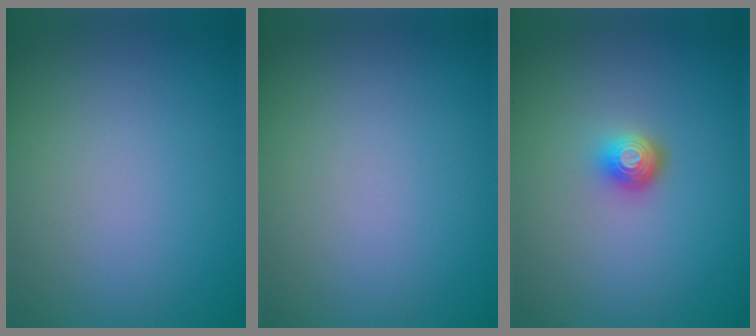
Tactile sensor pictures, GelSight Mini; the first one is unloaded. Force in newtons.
{"total": 0.0}
{"total": 2.0, "press": 1.5, "slide": 1.4}